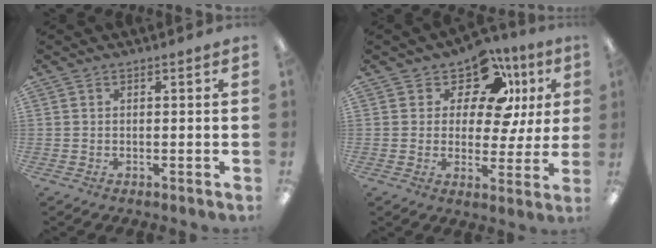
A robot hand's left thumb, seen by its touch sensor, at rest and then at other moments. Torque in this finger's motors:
{"motor_torque": [-0.23, 0.91, 0.05, -0.12, 0.05]}